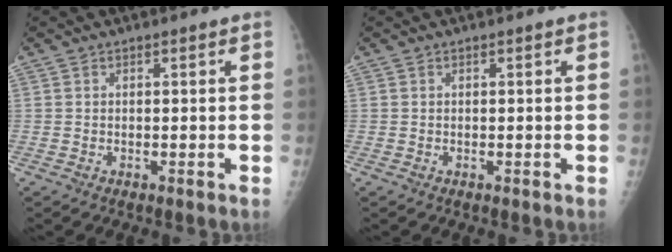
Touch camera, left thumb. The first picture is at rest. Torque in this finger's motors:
{"motor_torque": [-0.04, 0.05, -0.03, -0.01, 0.00]}